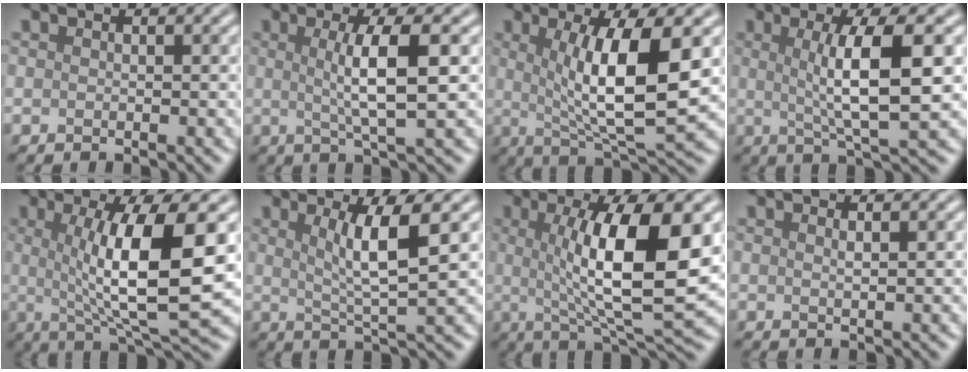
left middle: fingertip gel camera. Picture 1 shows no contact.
{"total": 5.4, "force": [0.7, 1.0, 5.2], "torque": [-0.082, 0.005, 0.011]}
{"total": 8.8, "force": [1.3, 2.1, 8.5], "torque": [-0.133, -0.013, 0.028]}
{"total": 6.9, "force": [0.9, 1.4, 6.7], "torque": [-0.104, 0.004, 0.017]}
{"total": 9.9, "force": [1.1, 2.2, 9.6], "torque": [-0.138, -0.011, 0.023]}
{"total": 5.2, "force": [1.6, 0.8, 4.9], "torque": [-0.084, -0.003, 0.031]}
{"total": 10.6, "force": [1.3, 2.6, 10.2], "torque": [-0.147, -0.008, 0.028]}
{"total": 0.9, "force": [0.4, 0.2, 0.7], "torque": [-0.006, 0.003, 0.005]}